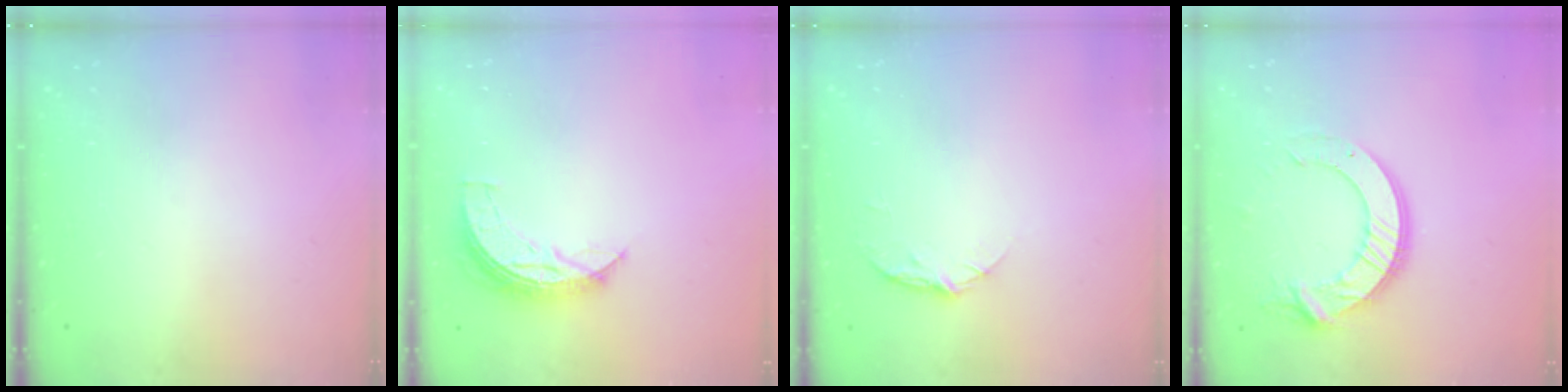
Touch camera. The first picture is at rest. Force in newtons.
{"total": 6.9, "press": 6.9, "slide": 0.3}
{"total": 5.2, "press": 5.2, "slide": 0.7}
{"total": 14.7, "press": 14.7, "slide": 1.6}